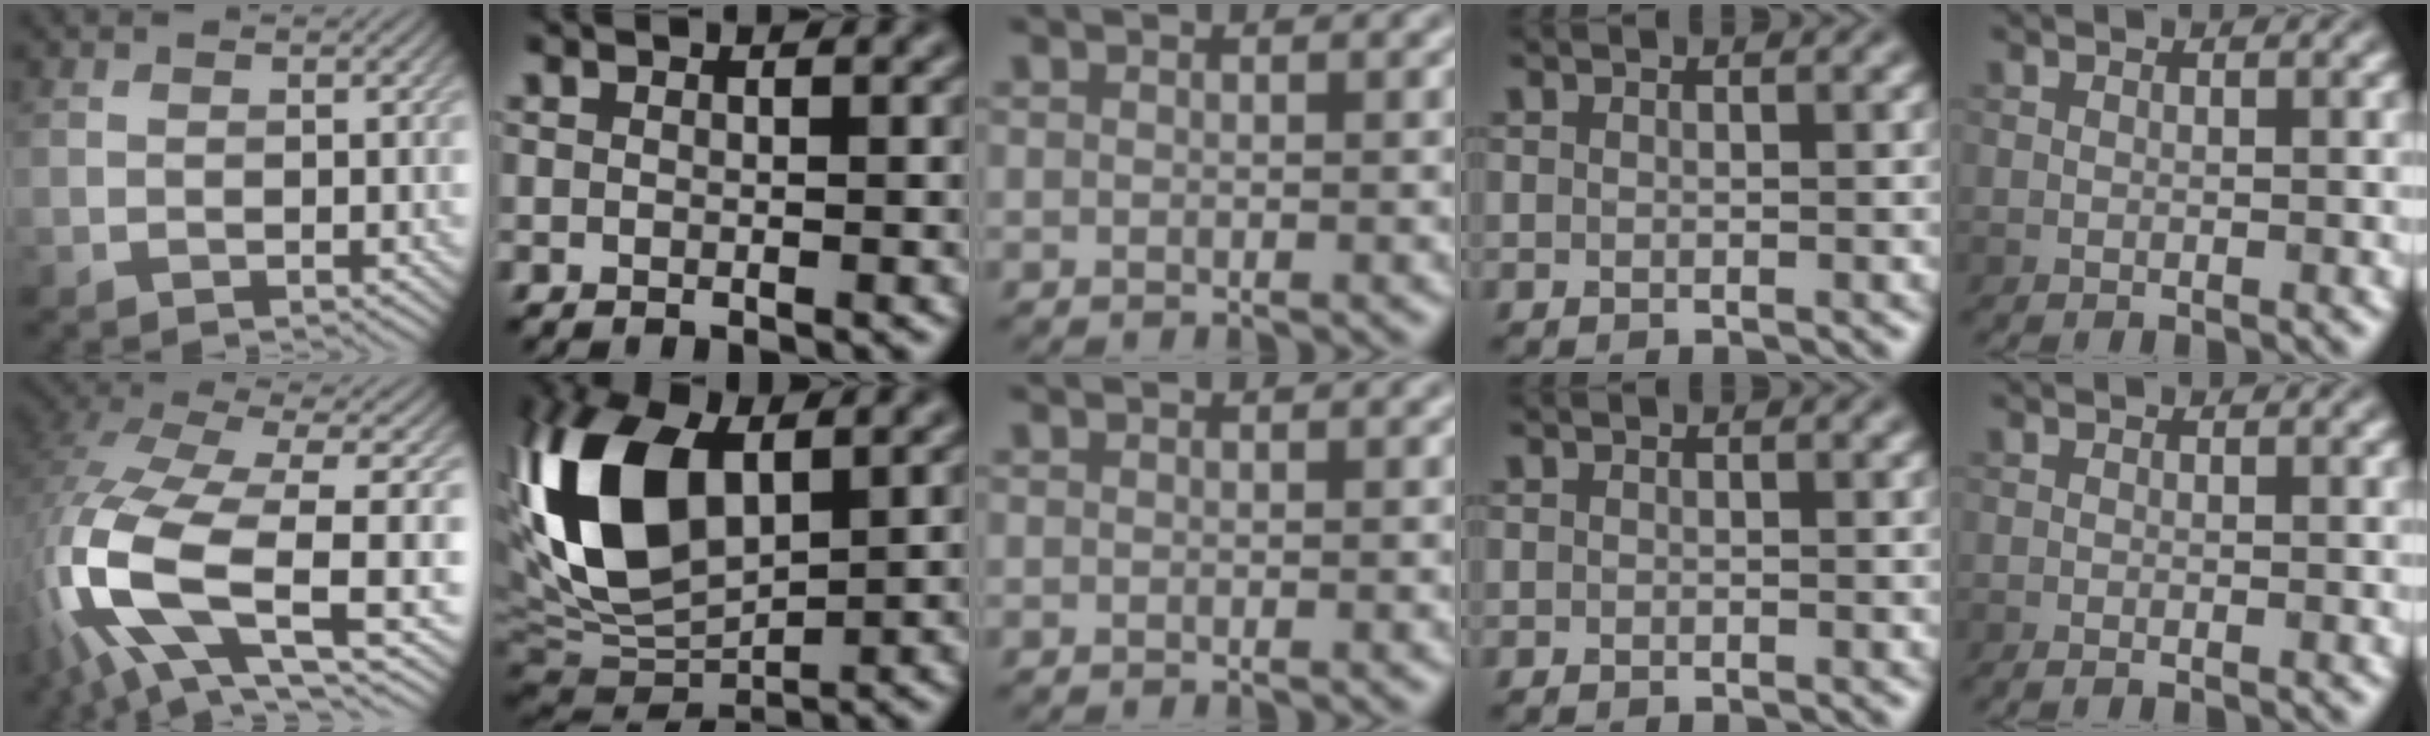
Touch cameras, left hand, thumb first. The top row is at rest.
{"thumb": {"total": 15.2, "force": [-3.5, 6.2, 13.5], "torque": [-0.320, -0.019, -0.059]}, "index": {"total": 12.7, "force": [2.7, 7.2, 10.1], "torque": [-0.239, 0.019, 0.045]}, "little": {"total": 0.7, "force": [-0.6, 0.2, 0.4], "torque": [0.000, -0.004, -0.013]}}